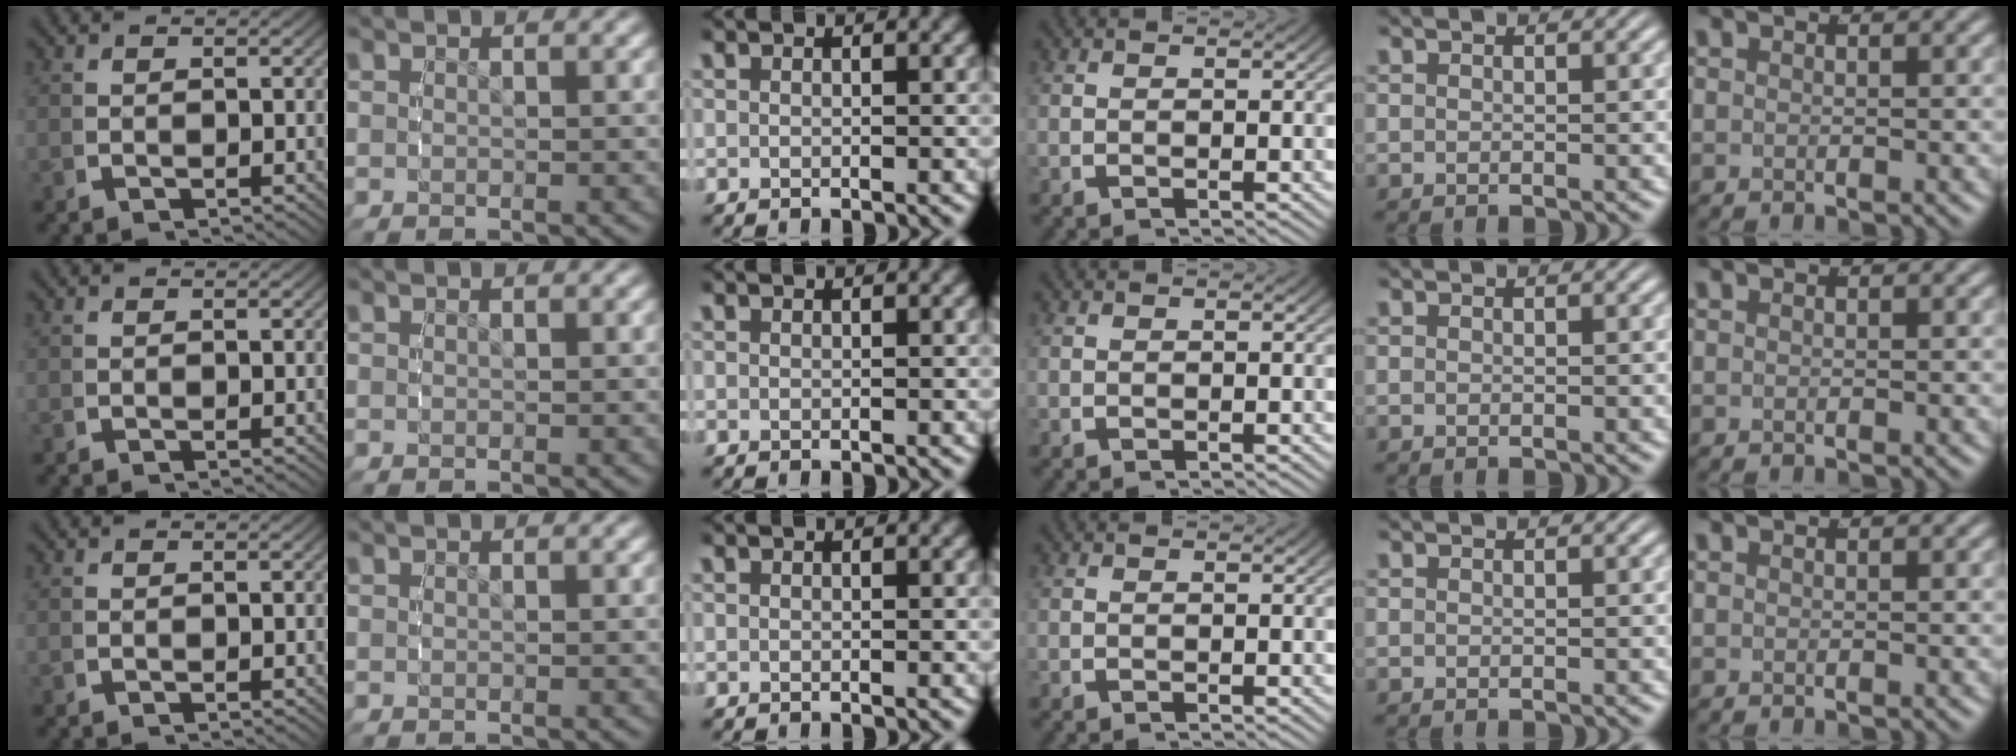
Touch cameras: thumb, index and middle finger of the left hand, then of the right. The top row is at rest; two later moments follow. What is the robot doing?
{"motion": "reach", "object": "photo album"}